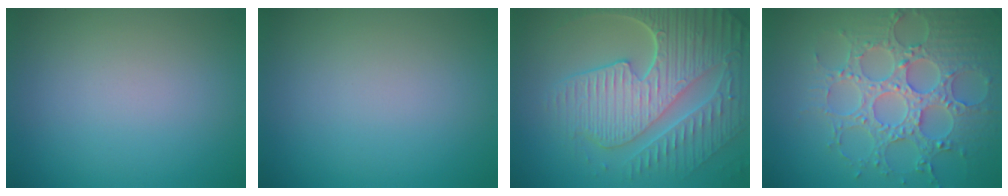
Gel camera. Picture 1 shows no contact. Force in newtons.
{"total": 0.0}
{"total": 9.7, "press": 6.6, "slide": 7.2}
{"total": 6.9, "press": 5.8, "slide": 3.7}